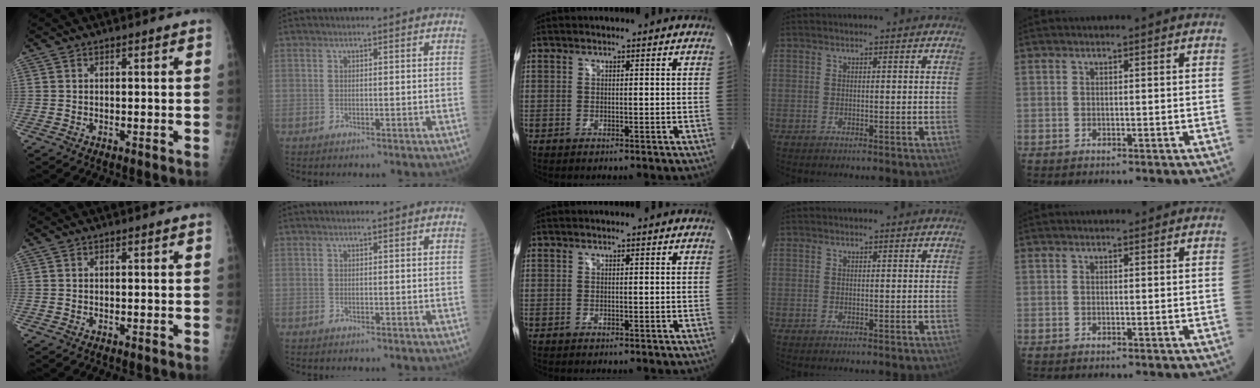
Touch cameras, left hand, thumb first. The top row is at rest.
{}